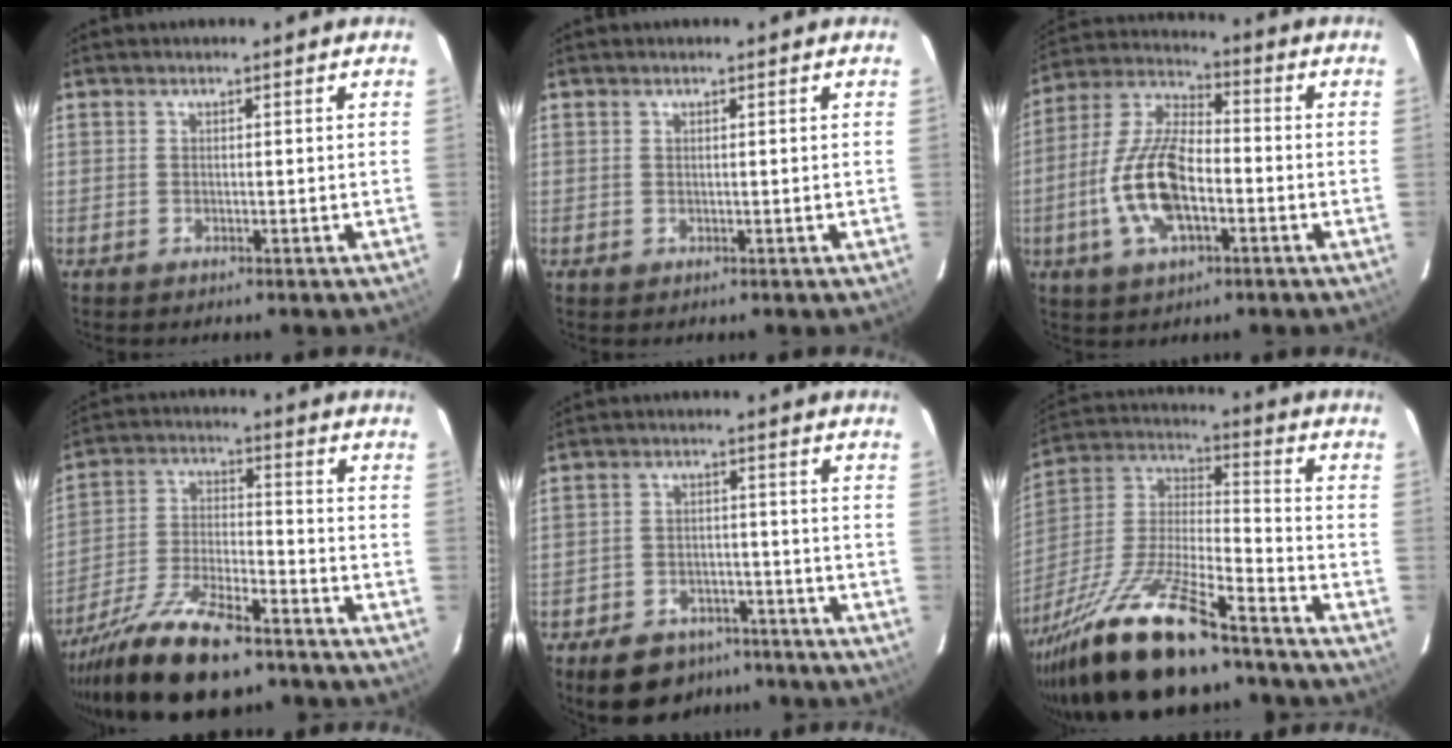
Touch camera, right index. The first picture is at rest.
{"total": 0.6, "force": [0.2, 0.6, 0.1], "torque": [0.001, 0.003, 0.003]}
{"total": 14.7, "force": [-4.0, 6.4, 12.6], "torque": [-0.270, 0.002, -0.077]}
{"total": 16.8, "force": [-12.6, 5.4, 9.8], "torque": [-0.201, -0.025, -0.221]}
{"total": 11.7, "force": [-8.5, 6.9, 4.2], "torque": [-0.107, 0.016, -0.110]}
{"total": 24.2, "force": [-17.7, 5.7, 15.5], "torque": [-0.310, -0.027, -0.305]}